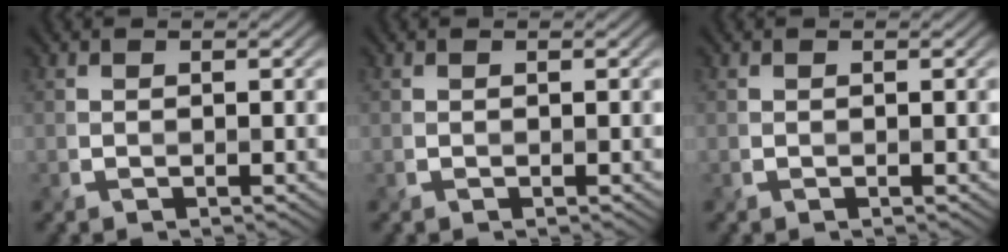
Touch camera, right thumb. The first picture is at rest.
{"total": 0.0}
{"total": 0.0}